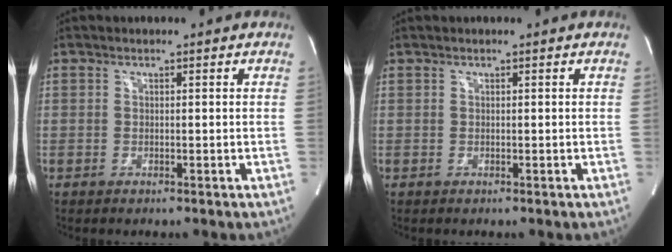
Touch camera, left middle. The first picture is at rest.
{"total": 0.0}